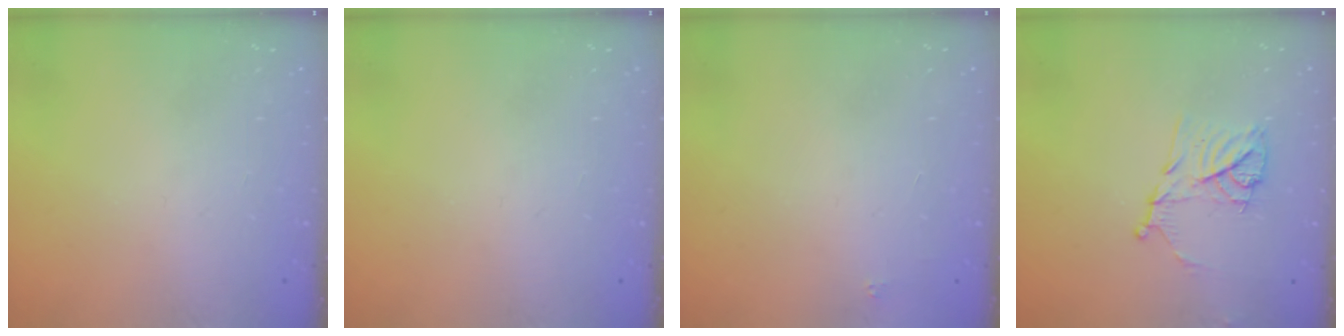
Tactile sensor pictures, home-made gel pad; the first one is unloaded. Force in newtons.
{"total": 0.0}
{"total": 1.8, "press": 1.7, "slide": 0.1}
{"total": 11.8, "press": 11.8, "slide": 0.5}